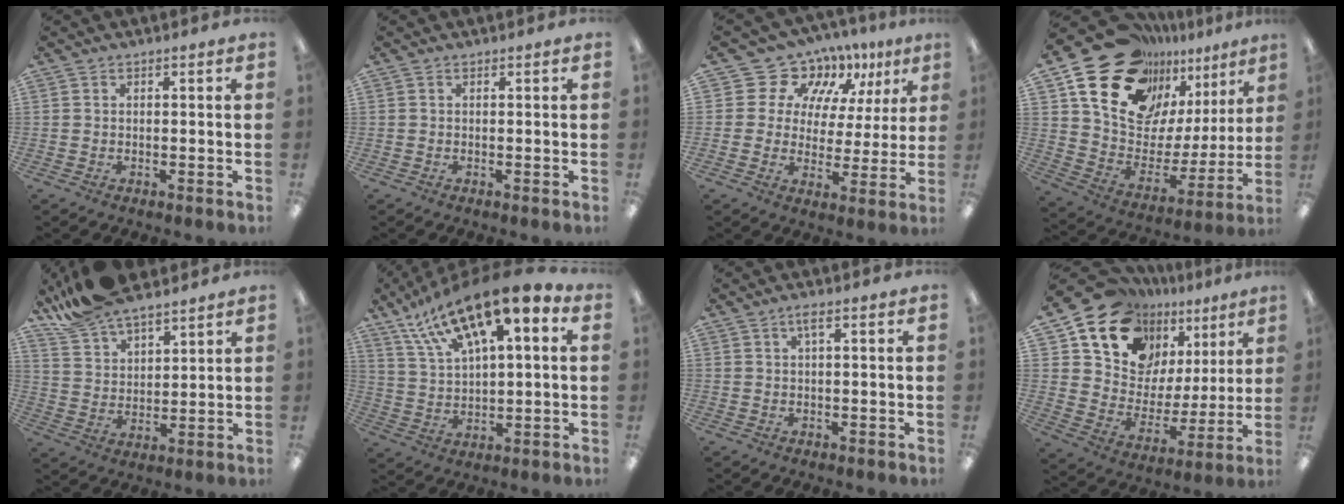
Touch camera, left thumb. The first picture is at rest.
{"total": 0.0}
{"total": 13.3, "force": [9.2, 9.2, 3.1], "torque": [-0.071, -0.067, 0.172]}
{"total": 23.9, "force": [16.5, 14.5, 9.4], "torque": [-0.164, -0.100, 0.314]}
{"total": 12.8, "force": [11.1, 4.2, 4.7], "torque": [-0.118, -0.052, 0.212]}
{"total": 16.8, "force": [11.4, 5.6, 11.0], "torque": [-0.209, -0.073, 0.195]}
{"total": 2.5, "force": [1.0, 0.5, 2.2], "torque": [-0.047, 0.007, 0.015]}
{"total": 15.8, "force": [11.8, 9.6, 4.2], "torque": [-0.098, -0.098, 0.217]}